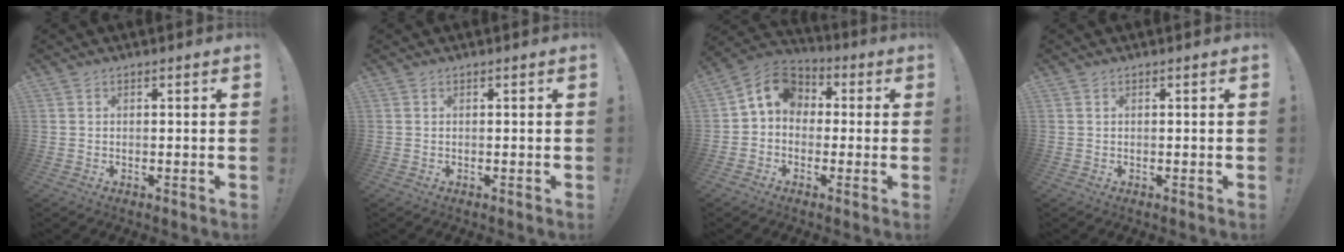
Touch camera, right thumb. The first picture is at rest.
{"total": 0.0}
{"total": 9.1, "force": [1.3, 7.6, 4.9], "torque": [-0.074, 0.010, 0.032]}
{"total": 0.0}